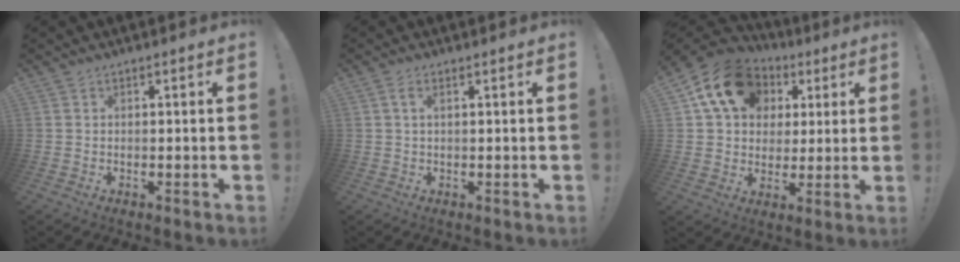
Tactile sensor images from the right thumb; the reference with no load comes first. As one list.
[{"total": 2.4, "force": [0.8, 0.6, 2.1], "torque": [-0.041, 0.002, 0.013]}, {"total": 16.9, "force": [7.2, 12.8, 8.4], "torque": [-0.134, -0.022, 0.142]}]